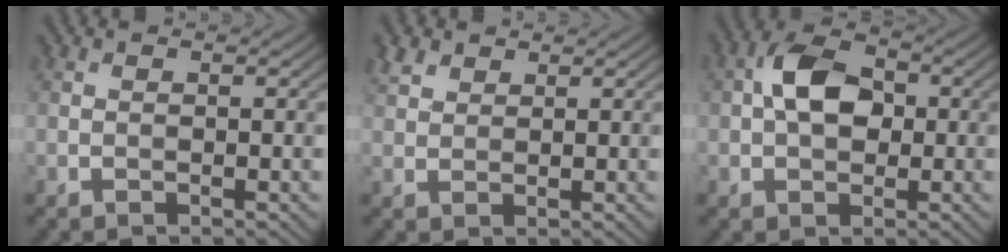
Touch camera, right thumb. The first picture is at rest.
{"total": 2.5, "force": [1.8, 1.5, 0.9], "torque": [-0.025, 0.006, 0.041]}
{"total": 6.6, "force": [0.5, 4.4, 5.0], "torque": [-0.089, 0.014, -0.003]}